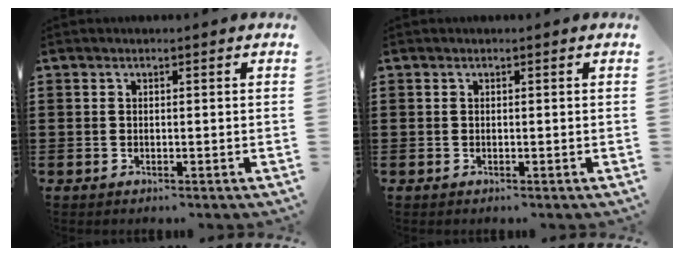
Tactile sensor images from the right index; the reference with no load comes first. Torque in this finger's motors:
{"motor_torque": [0.00, 0.00, 0.00, 0.00]}